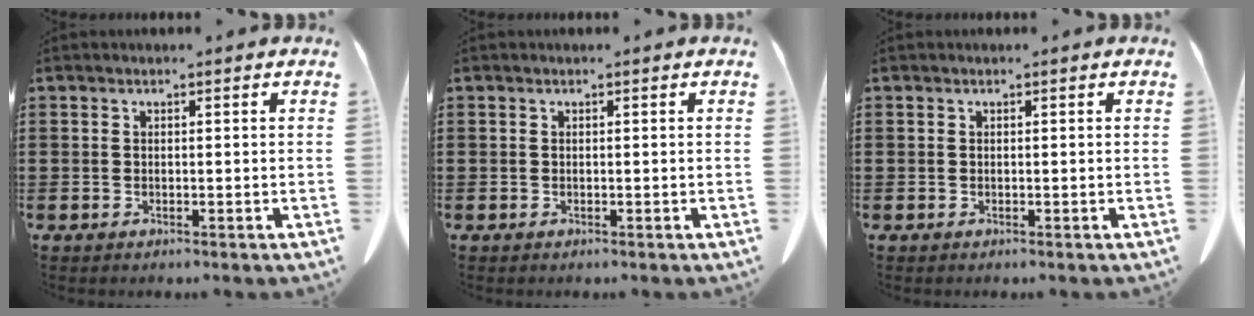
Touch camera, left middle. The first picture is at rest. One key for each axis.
{"total": 0.0}
{"total": 0.0}